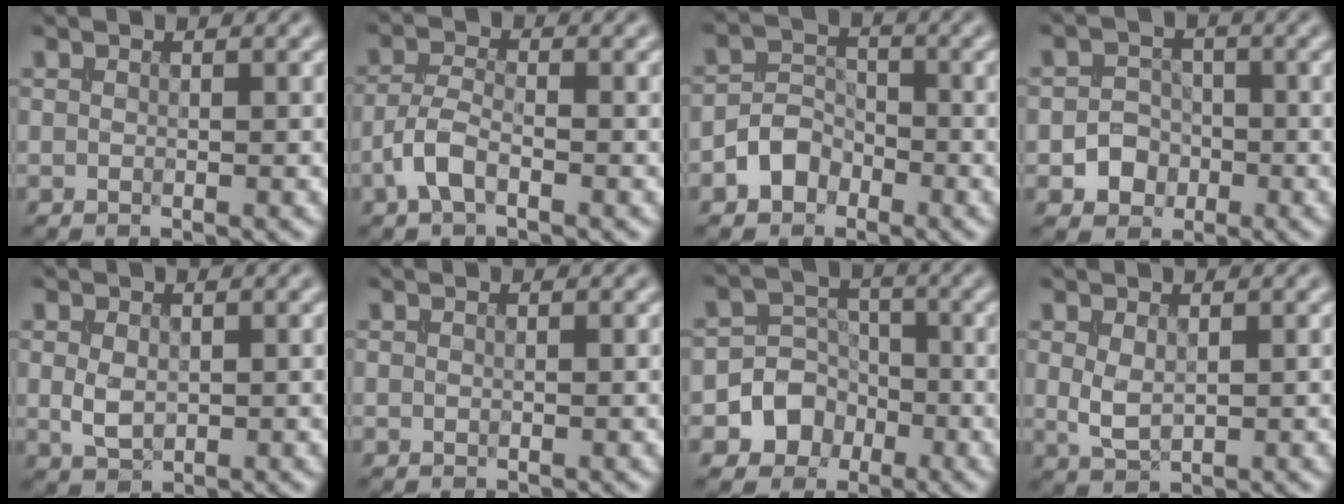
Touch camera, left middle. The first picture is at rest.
{"total": 2.8, "force": [-1.5, 1.2, 2.0], "torque": [-0.043, 0.005, -0.040]}
{"total": 3.0, "force": [-1.7, 2.2, 1.0], "torque": [-0.010, 0.009, -0.037]}
{"total": 2.7, "force": [-0.9, 2.3, 0.9], "torque": [-0.004, 0.004, -0.018]}
{"total": 2.1, "force": [0.2, 1.4, 1.5], "torque": [-0.031, -0.002, 0.006]}
{"total": 0.0}
{"total": 4.8, "force": [-2.0, 4.2, 1.0], "torque": [0.015, 0.006, -0.058]}
{"total": 2.2, "force": [0.5, 1.3, 1.7], "torque": [-0.039, -0.002, 0.016]}